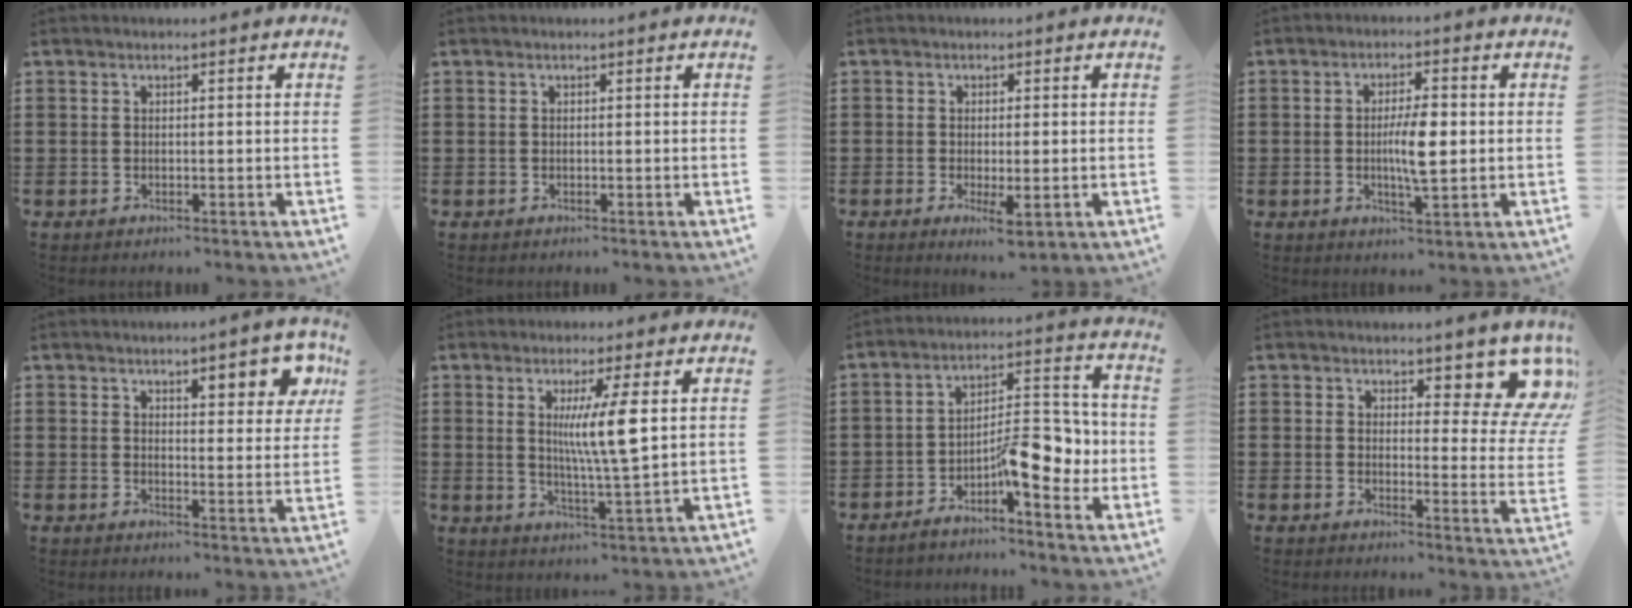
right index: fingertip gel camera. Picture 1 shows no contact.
{"total": 0.0}
{"total": 3.1, "force": [-0.9, 0.7, 2.9], "torque": [-0.056, -0.007, -0.016]}
{"total": 6.3, "force": [-0.2, 1.5, 6.1], "torque": [-0.116, -0.002, -0.008]}
{"total": 6.4, "force": [4.0, 2.0, 4.6], "torque": [-0.067, -0.006, 0.063]}
{"total": 7.6, "force": [2.0, 0.1, 7.3], "torque": [-0.143, -0.006, 0.028]}
{"total": 9.7, "force": [-3.6, 3.4, 8.4], "torque": [-0.120, -0.006, -0.065]}
{"total": 9.4, "force": [6.8, 3.5, 5.5], "torque": [-0.073, -0.042, 0.117]}